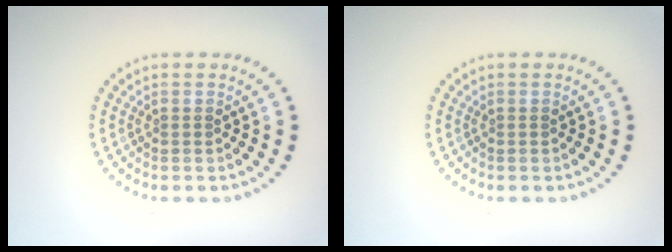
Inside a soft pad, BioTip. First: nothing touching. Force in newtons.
{"total": 0.0}